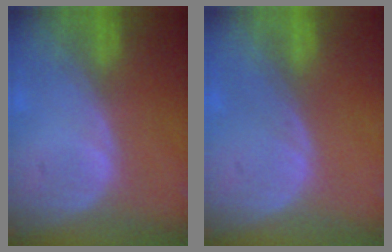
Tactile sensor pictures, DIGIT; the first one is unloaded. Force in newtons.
{"total": 0.0}